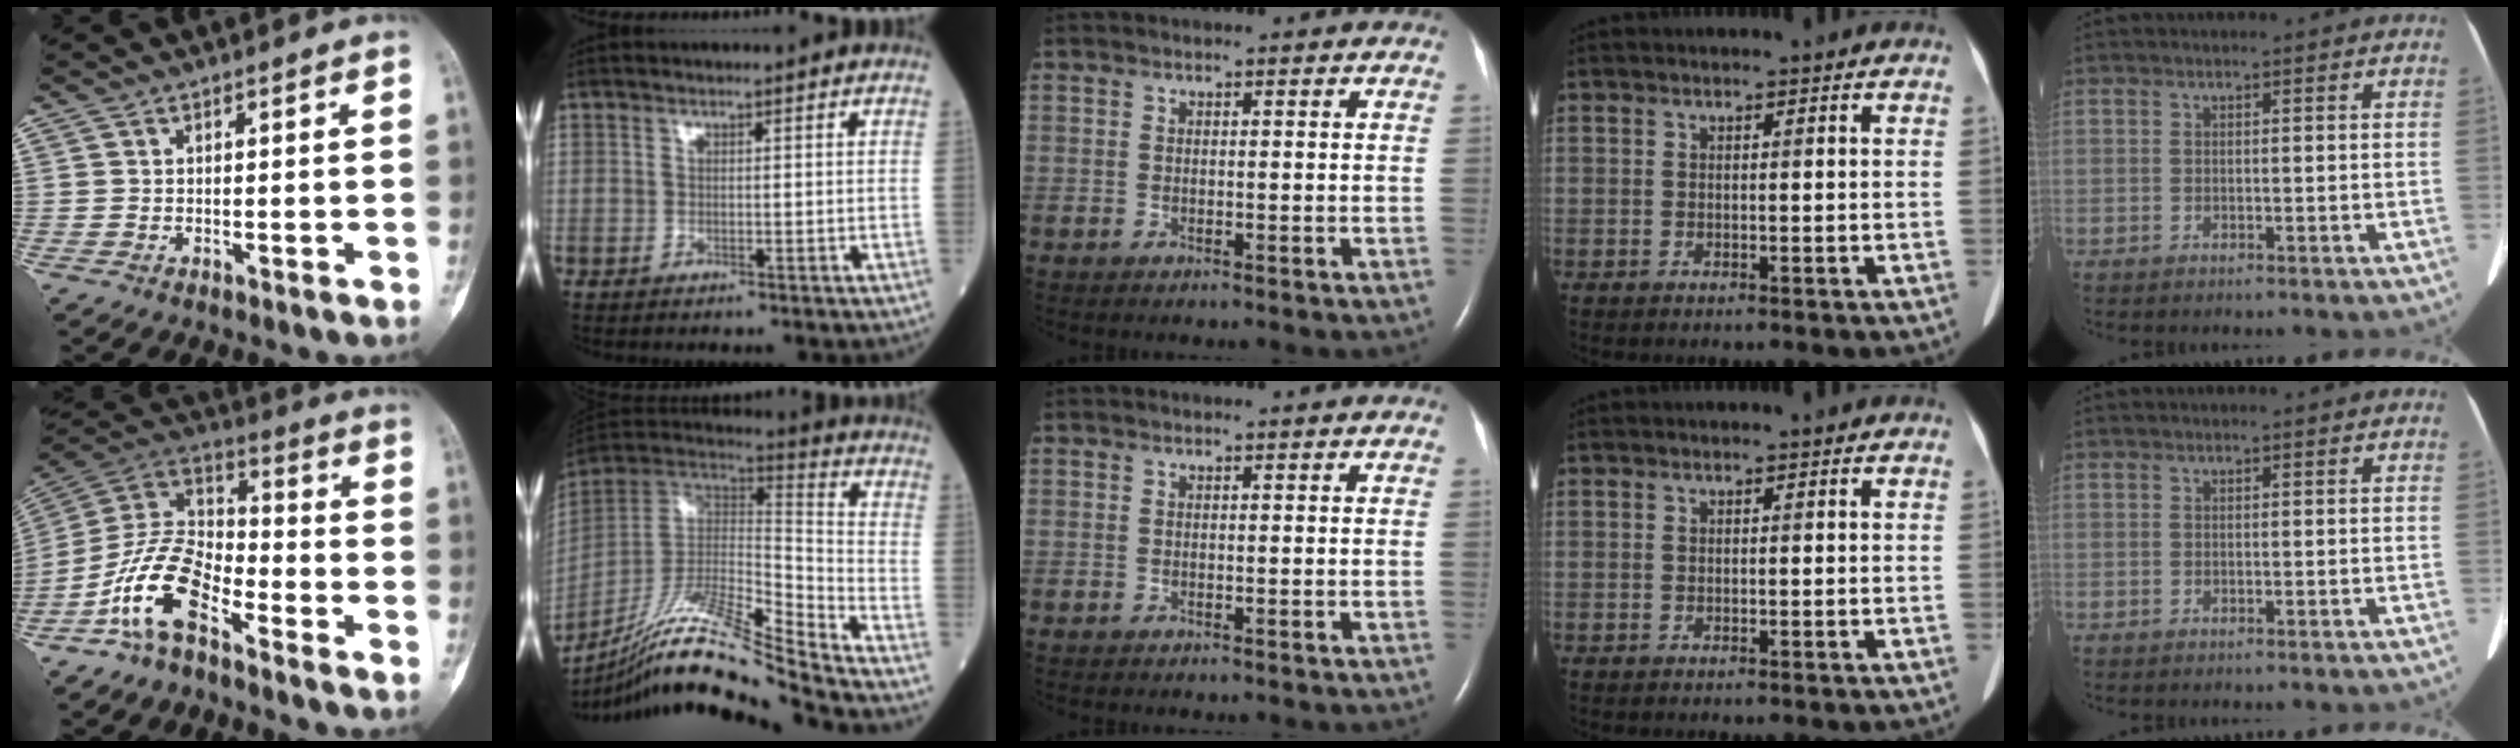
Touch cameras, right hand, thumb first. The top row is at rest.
{"thumb": {"total": 13.5, "force": [-7.8, 6.2, 9.1], "torque": [-0.173, 0.070, -0.159]}, "index": {"total": 18.4, "force": [-15.6, -1.3, 9.8], "torque": [-0.190, 0.008, -0.283]}}